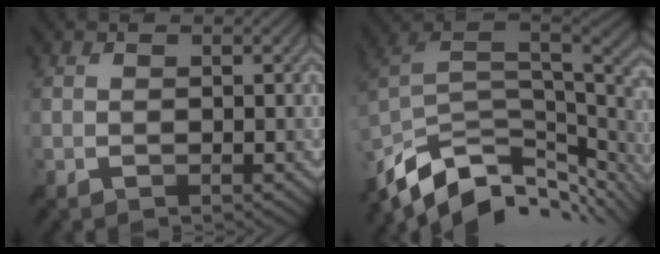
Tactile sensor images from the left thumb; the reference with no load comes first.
{"total": 12.6, "force": [-7.0, 6.0, 8.6], "torque": [-0.210, -0.023, -0.110]}